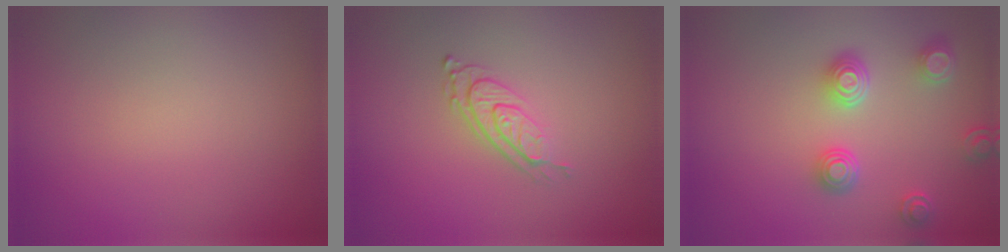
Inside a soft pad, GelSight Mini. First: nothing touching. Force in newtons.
{"total": 2.9, "press": 1.9, "slide": 2.2}
{"total": 3.8, "press": 3.2, "slide": 2.1}